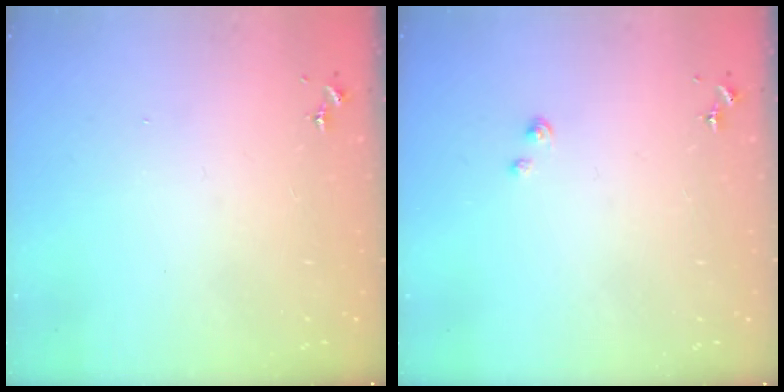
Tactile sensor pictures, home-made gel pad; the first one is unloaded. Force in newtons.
{"total": 2.3, "press": 2.3, "slide": 0.3}